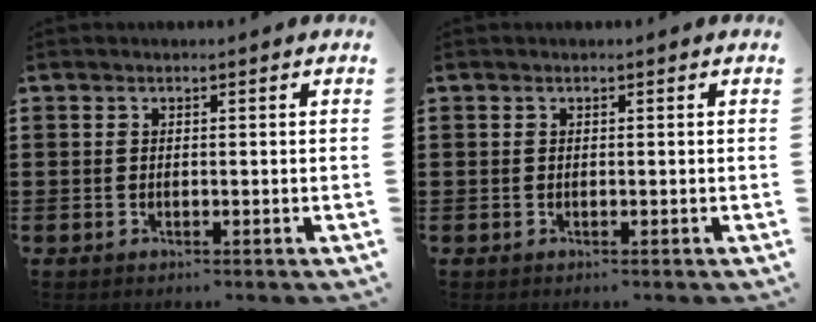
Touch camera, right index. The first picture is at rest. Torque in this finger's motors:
{"motor_torque": [0.00, 0.00, 0.00, -0.01]}